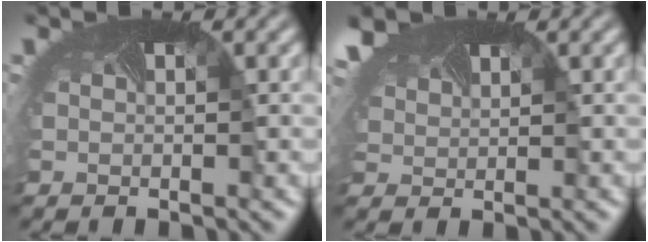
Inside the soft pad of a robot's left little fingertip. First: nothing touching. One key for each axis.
{"total": 3.1, "fx": 2.6, "fy": 1.3, "fz": 1.1, "tx": -0.060, "ty": -0.005, "tz": 0.055}